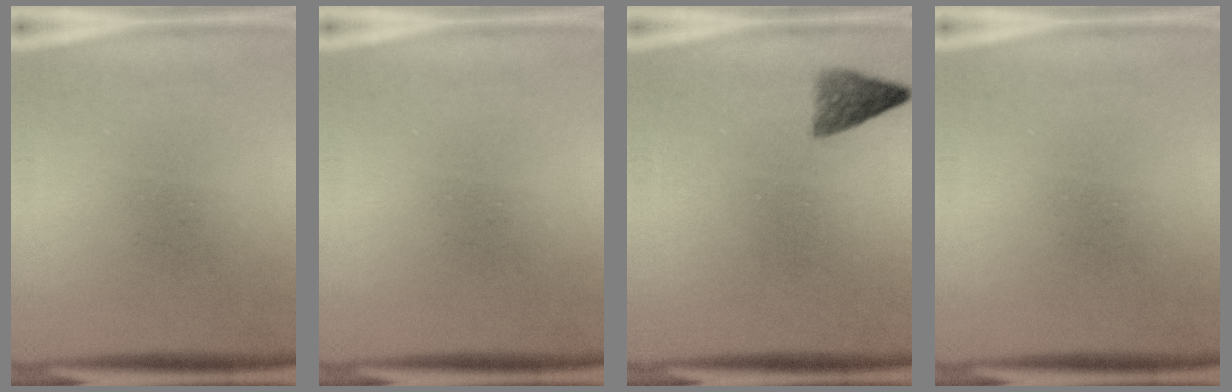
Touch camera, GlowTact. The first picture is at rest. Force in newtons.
{"total": 0.0}
{"total": 2.6}
{"total": 0.0}